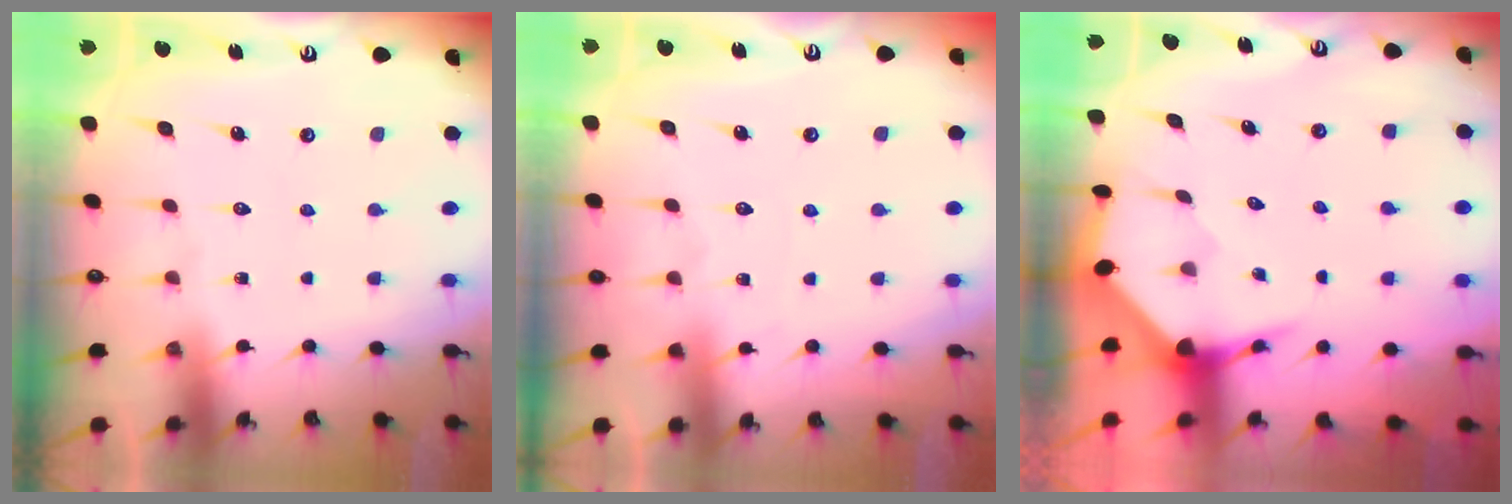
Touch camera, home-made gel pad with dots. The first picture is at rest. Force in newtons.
{"total": 2.9, "press": 2.9, "slide": 0.4}
{"total": 3.6, "press": 3.5, "slide": 0.4}